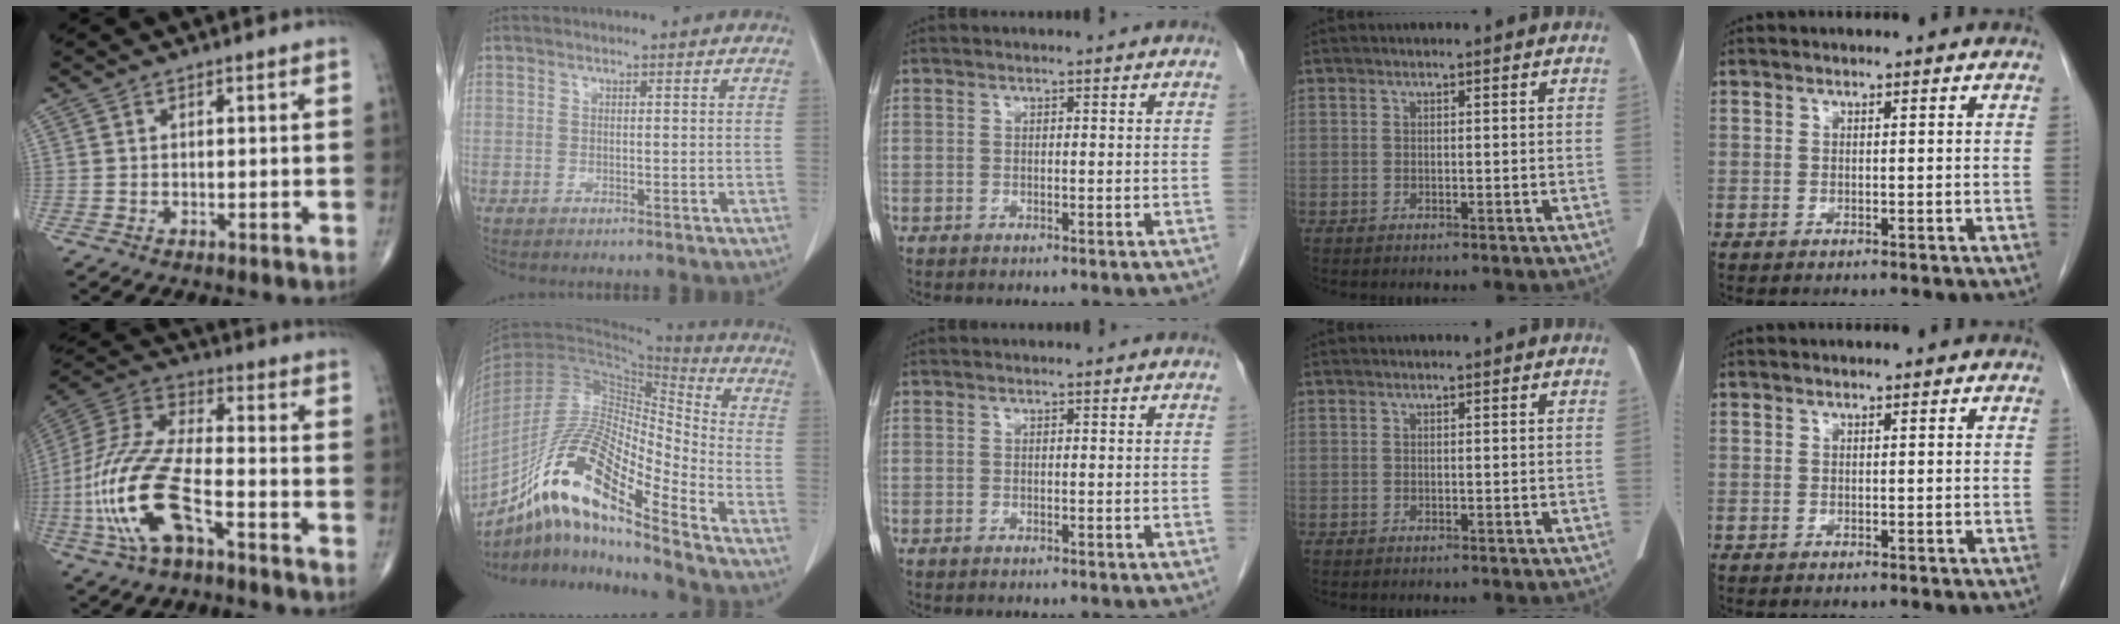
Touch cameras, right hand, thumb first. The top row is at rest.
{"thumb": {"total": 20.1, "force": [-7.0, 8.1, 16.9], "torque": [-0.381, 0.030, -0.128]}, "index": {"total": 19.7, "force": [-12.8, 2.5, 14.8], "torque": [-0.296, -0.007, -0.231]}}